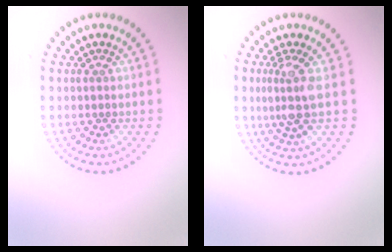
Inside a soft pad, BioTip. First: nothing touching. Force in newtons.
{"total": 3.1, "press": 2.3, "slide": 2.0}